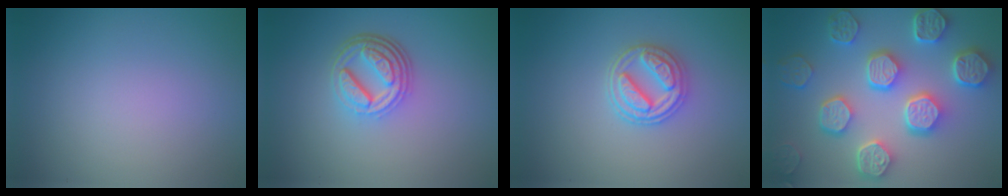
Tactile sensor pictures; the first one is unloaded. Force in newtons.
{"total": 4.9, "press": 3.5, "slide": 3.4}
{"total": 3.6, "press": 3.3, "slide": 1.4}
{"total": 8.0, "press": 6.4, "slide": 4.7}